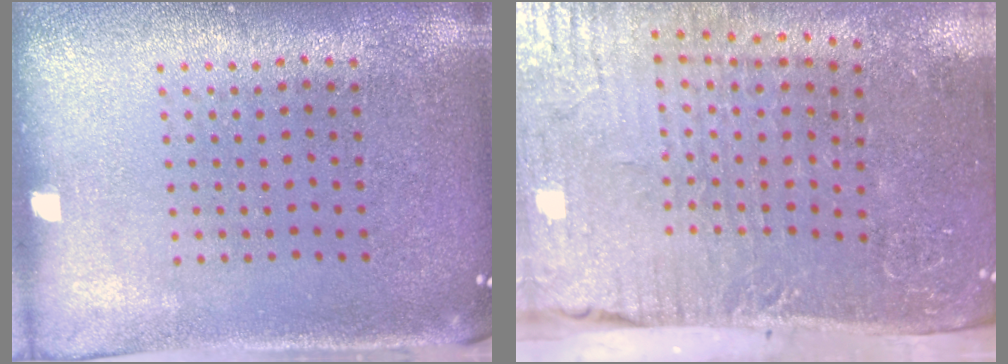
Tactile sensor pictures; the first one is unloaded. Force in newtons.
{"total": 4.7, "press": 4.2, "slide": 2.3}